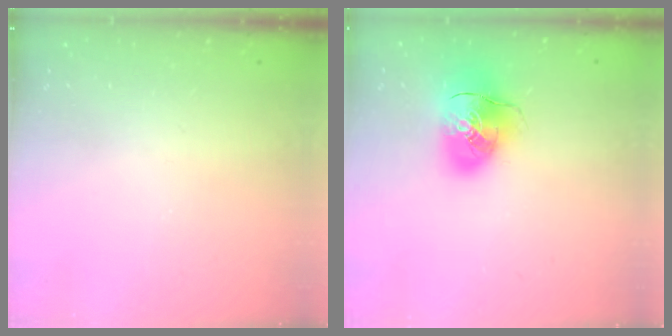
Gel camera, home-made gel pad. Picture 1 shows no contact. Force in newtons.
{"total": 14.9, "press": 14.7, "slide": 2.5}